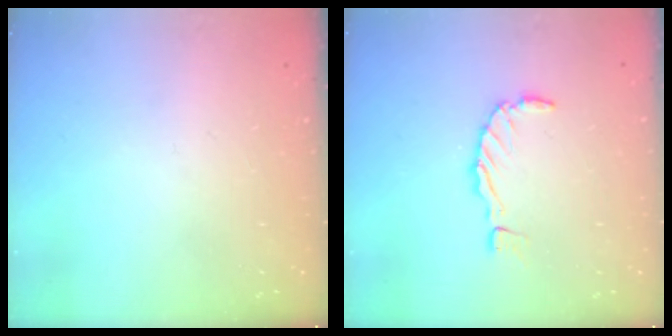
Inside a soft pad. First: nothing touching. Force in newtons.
{"total": 1.5, "press": 1.4, "slide": 0.3}